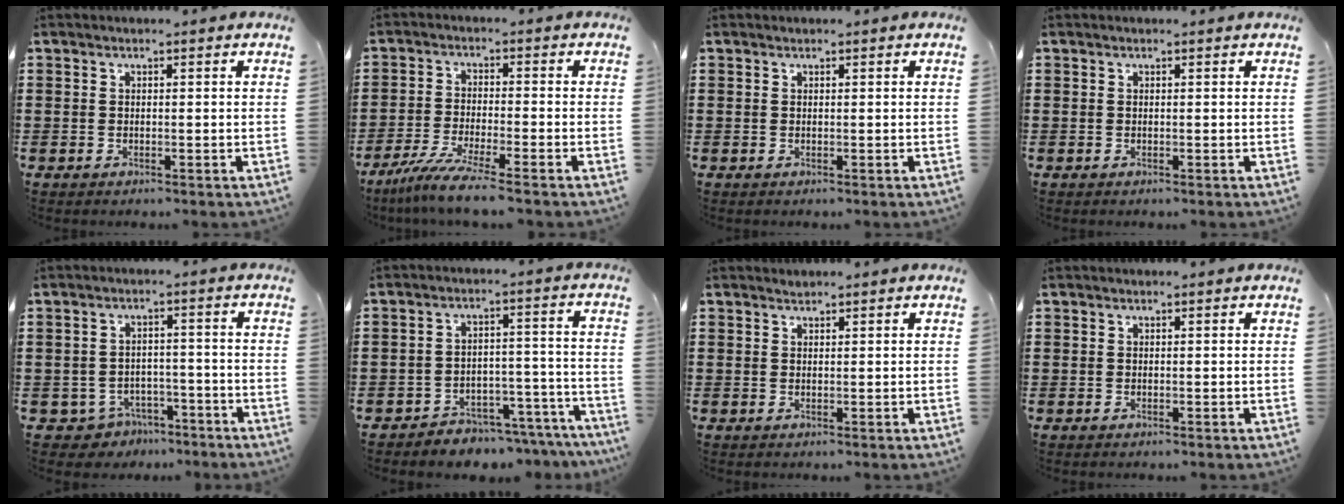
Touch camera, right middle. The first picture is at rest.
{"total": 6.2, "force": [-5.2, -0.5, 3.3], "torque": [-0.079, -0.025, -0.101]}
{"total": 0.0}
{"total": 0.0}
{"total": 3.6, "force": [-3.3, 1.3, 0.2], "torque": [-0.022, 0.001, -0.072]}
{"total": 4.7, "force": [-4.6, 0.7, 0.2], "torque": [-0.007, 0.011, -0.095]}
{"total": 0.7, "force": [0.6, 0.1, -0.1], "torque": [0.000, 0.000, 0.013]}
{"total": 0.0}